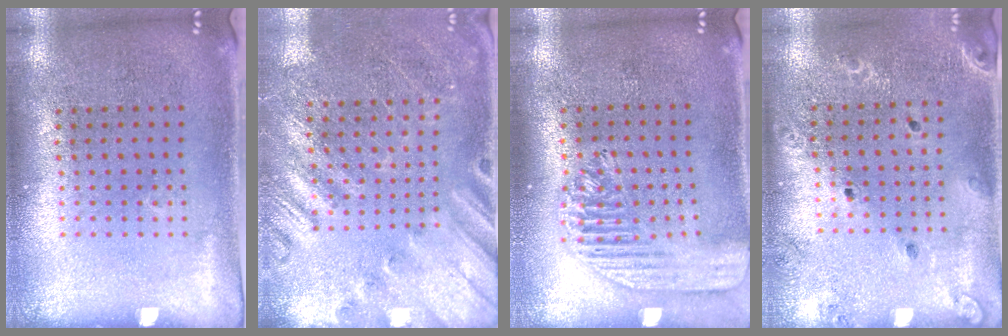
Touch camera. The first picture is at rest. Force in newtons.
{"total": 2.3, "press": 2.2, "slide": 0.6}
{"total": 1.6, "press": 1.4, "slide": 0.6}
{"total": 1.5, "press": 1.5, "slide": 0.1}